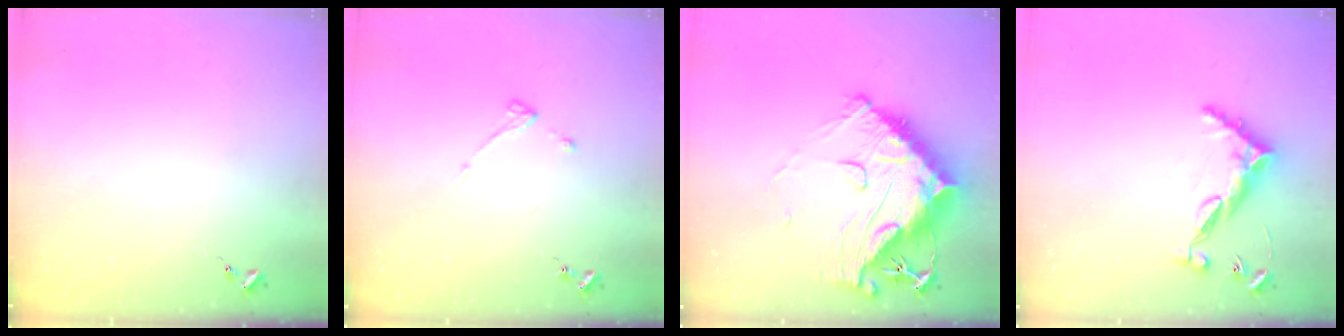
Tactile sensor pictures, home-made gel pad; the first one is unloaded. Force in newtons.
{"total": 2.9, "press": 2.9, "slide": 0.5}
{"total": 20.5, "press": 20.4, "slide": 1.8}
{"total": 9.8, "press": 9.7, "slide": 1.0}